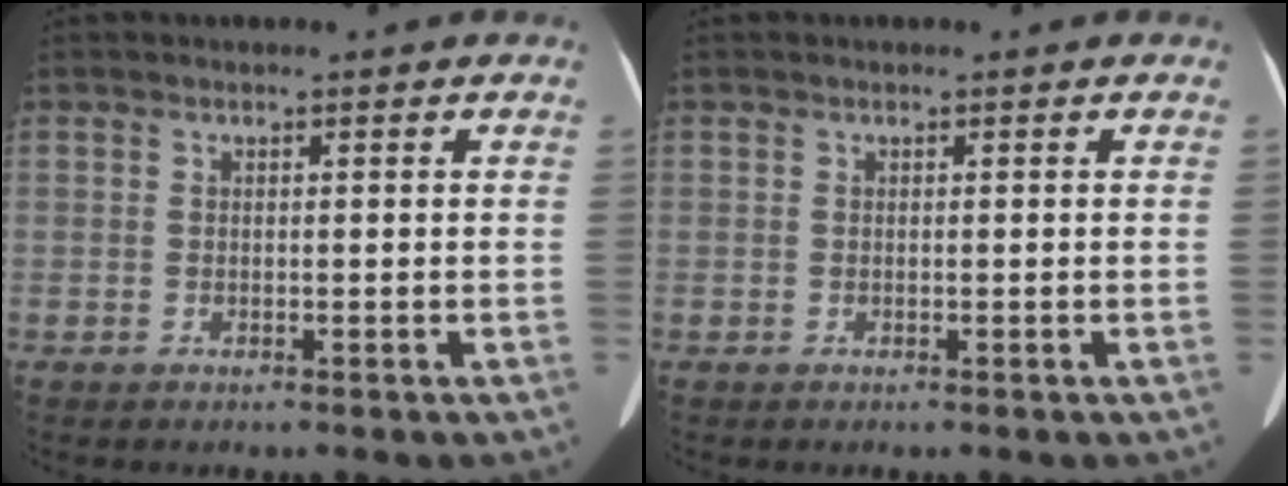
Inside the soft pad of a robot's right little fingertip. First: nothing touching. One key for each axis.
{"total": 0.0}